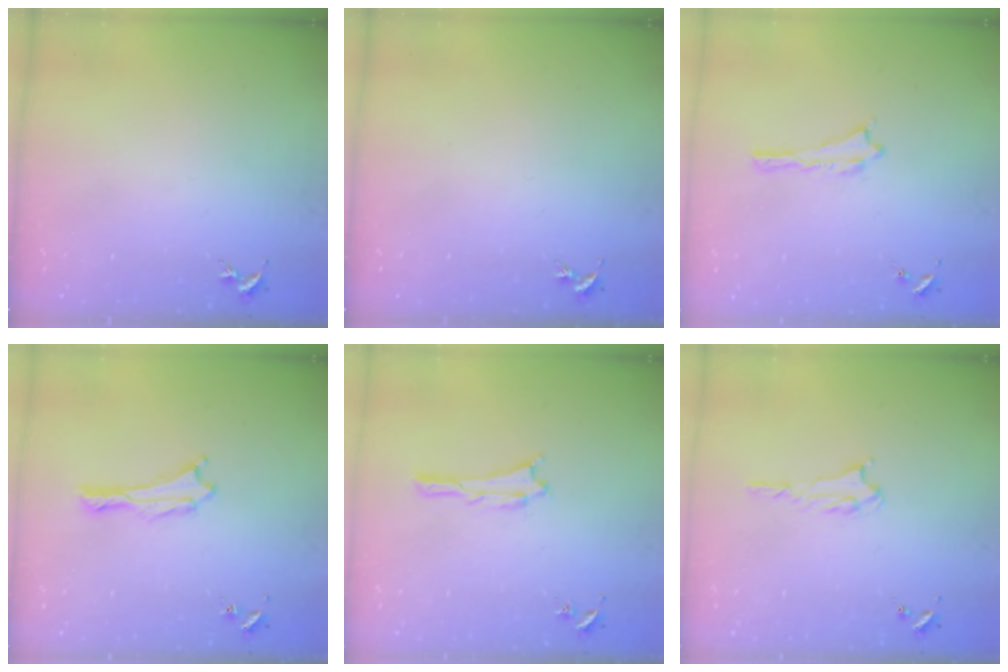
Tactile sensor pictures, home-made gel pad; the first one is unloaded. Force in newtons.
{"total": 0.0}
{"total": 0.0}
{"total": 0.8, "press": 0.7, "slide": 0.1}
{"total": 0.7, "press": 0.7, "slide": 0.2}
{"total": 1.8, "press": 1.7, "slide": 0.3}